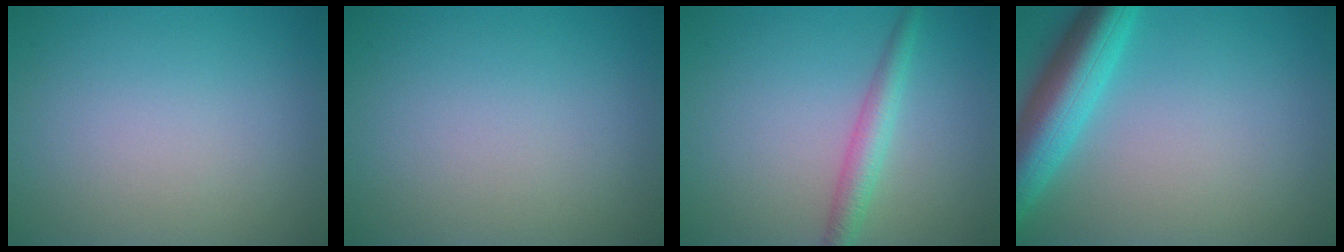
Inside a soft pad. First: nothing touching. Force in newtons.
{"total": 0.0}
{"total": 2.6, "press": 2.6, "slide": 0.1}
{"total": 6.8, "press": 6.8, "slide": 0.4}